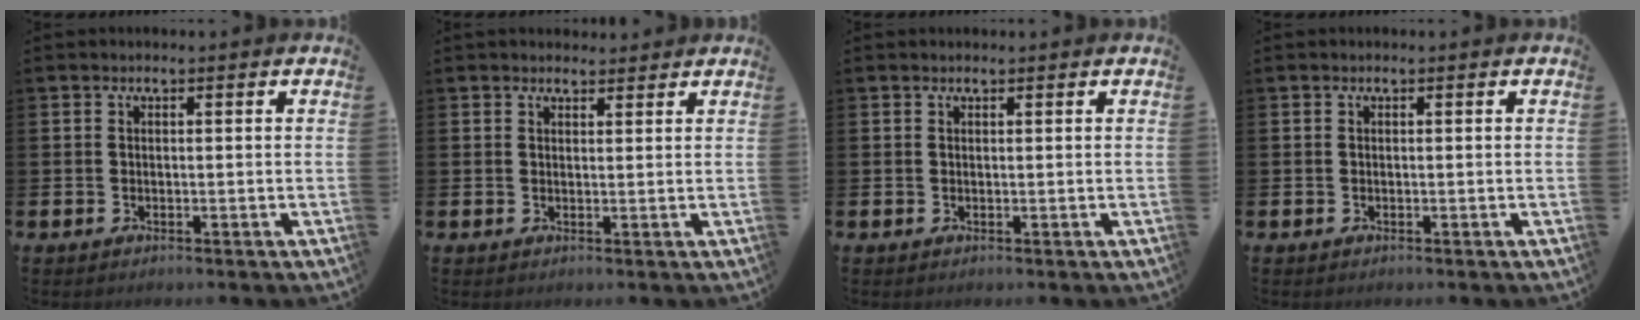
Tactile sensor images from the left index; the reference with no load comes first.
{"total": 2.0, "force": [1.9, 0.7, 0.0], "torque": [0.019, -0.010, 0.029]}
{"total": 0.5, "force": [0.5, 0.1, 0.1], "torque": [0.013, -0.006, 0.006]}
{"total": 0.0}